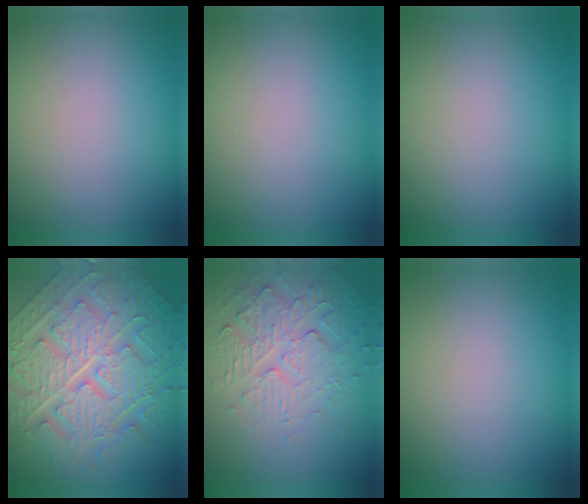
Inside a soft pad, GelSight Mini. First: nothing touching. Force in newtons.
{"total": 0.0}
{"total": 0.0}
{"total": 11.6, "press": 7.9, "slide": 8.4}
{"total": 6.0, "press": 3.7, "slide": 4.8}
{"total": 0.0}